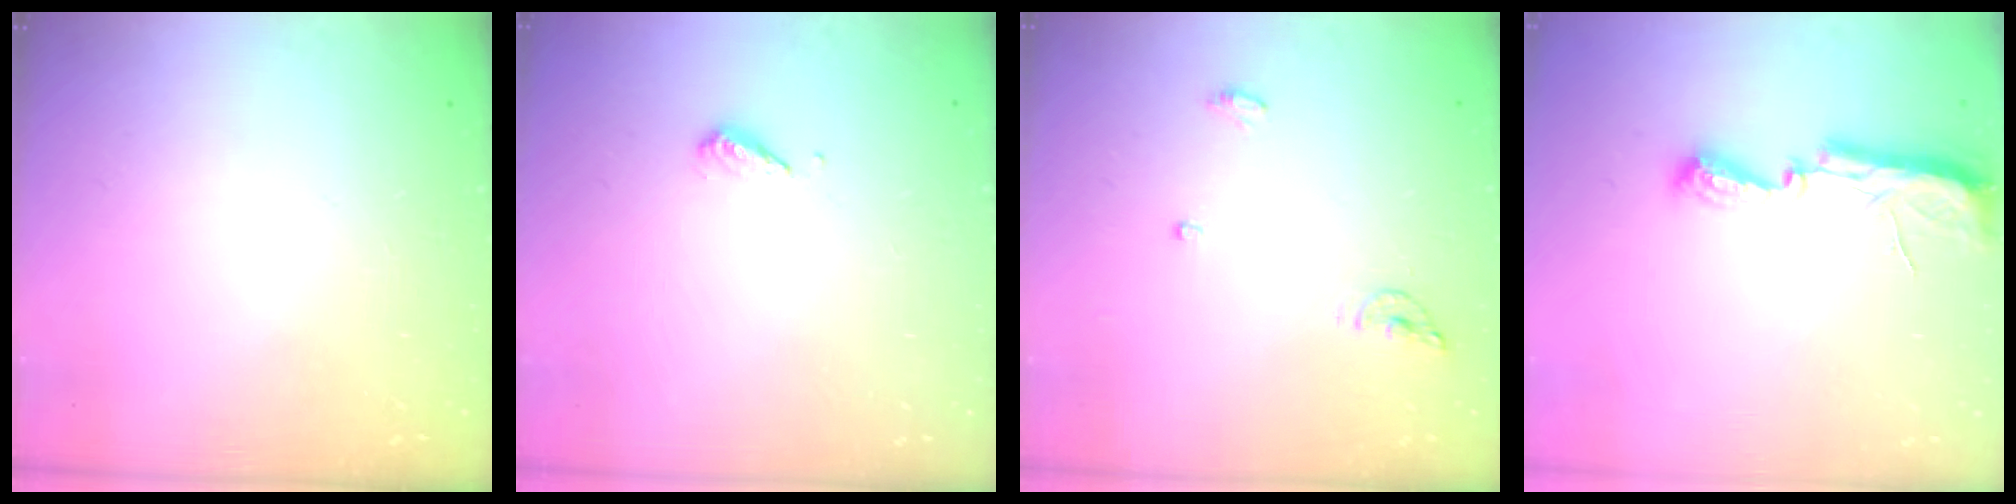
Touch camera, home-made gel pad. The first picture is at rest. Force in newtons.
{"total": 4.4, "press": 4.4, "slide": 0.5}
{"total": 5.9, "press": 5.6, "slide": 1.7}
{"total": 10.1, "press": 8.9, "slide": 4.8}